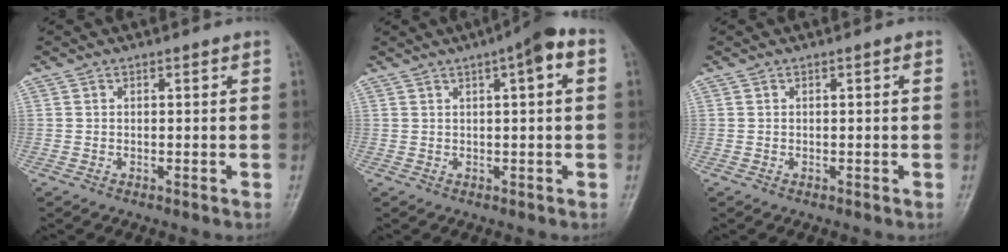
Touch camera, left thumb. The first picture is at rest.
{"total": 6.5, "force": [2.3, 1.2, 5.9], "torque": [-0.088, 0.019, 0.027]}
{"total": 0.0}